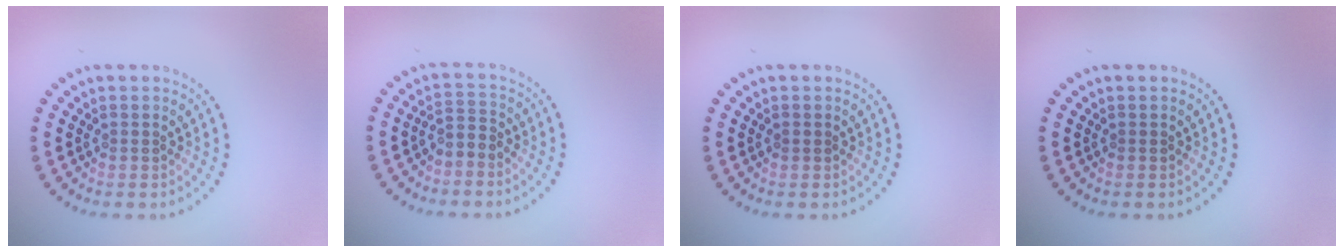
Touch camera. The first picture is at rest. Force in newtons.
{"total": 1.7, "press": 1.4, "slide": 1.1}
{"total": 0.5, "press": 0.5, "slide": 0.1}
{"total": 0.0}